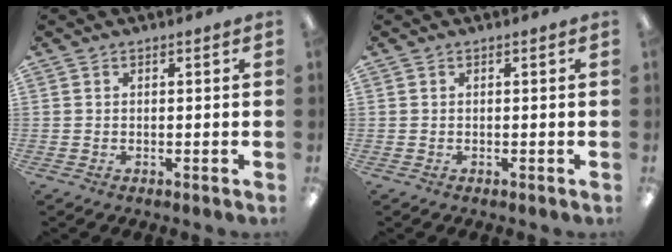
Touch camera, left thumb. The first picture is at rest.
{"total": 0.0}